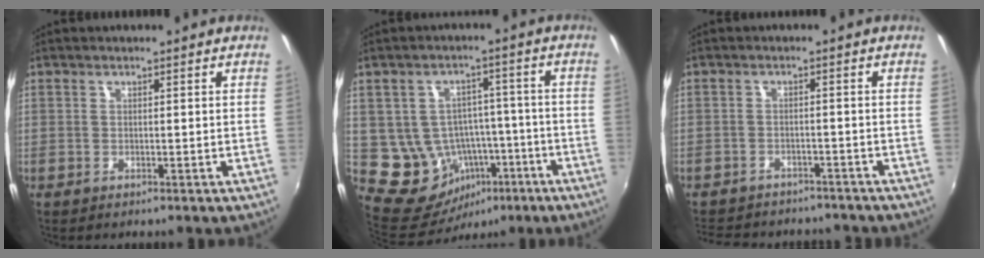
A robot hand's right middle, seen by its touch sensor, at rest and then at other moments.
{"total": 11.7, "force": [-3.7, 10.3, 4.3], "torque": [-0.084, 0.031, -0.019]}
{"total": 12.6, "force": [-10.8, 4.8, 4.4], "torque": [-0.105, -0.007, -0.150]}